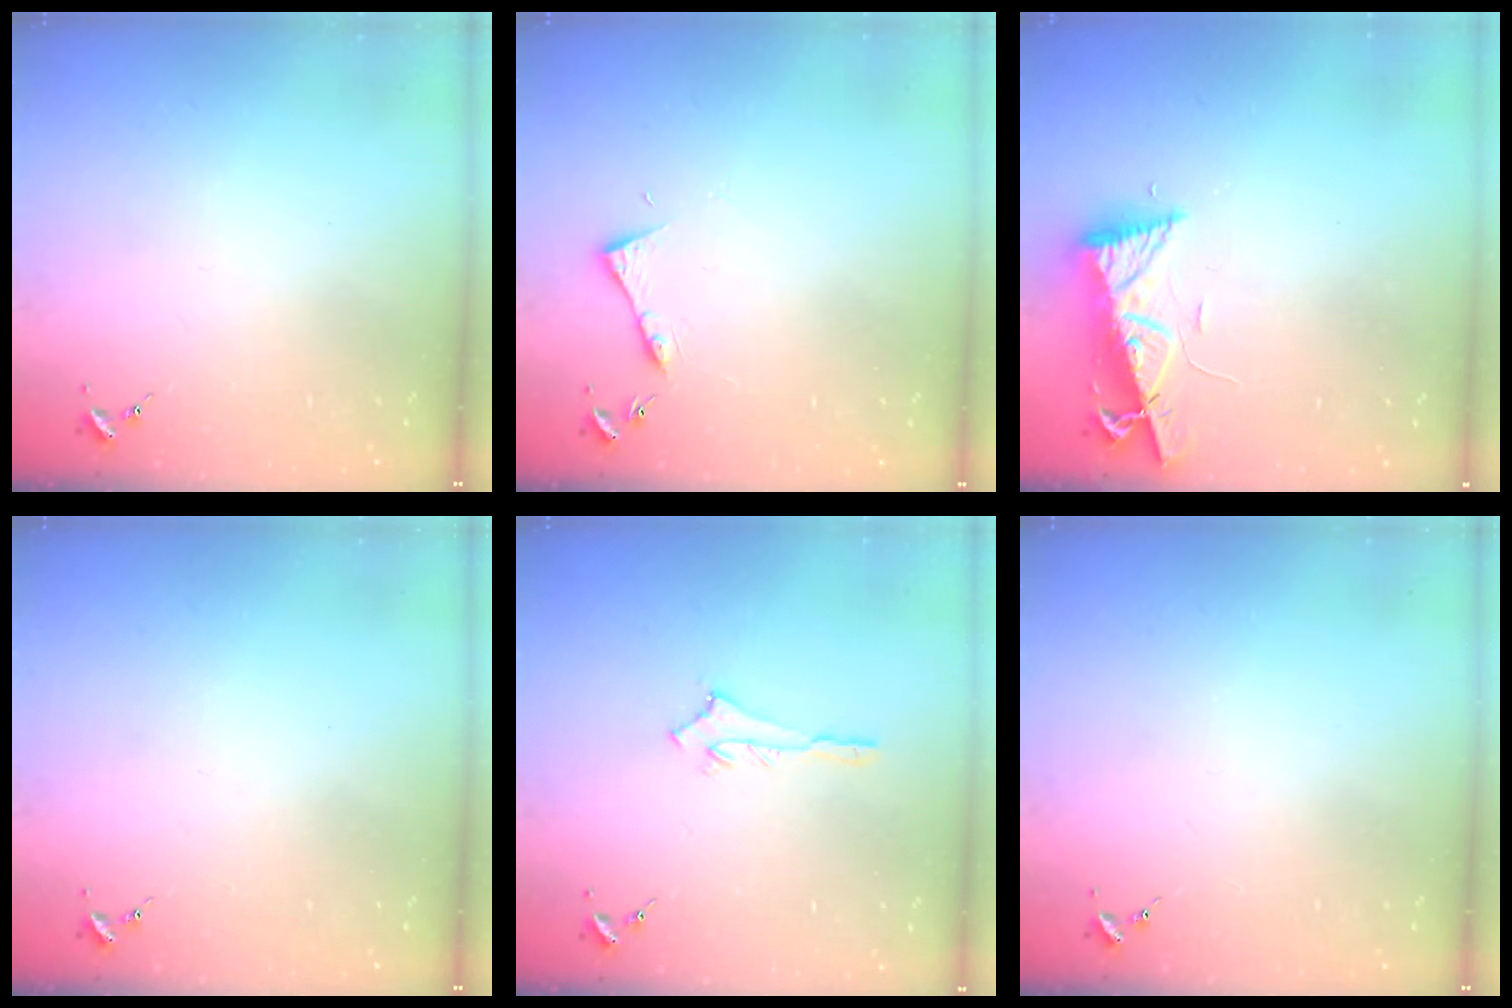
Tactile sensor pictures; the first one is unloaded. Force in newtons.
{"total": 6.1, "press": 6.0, "slide": 0.8}
{"total": 8.5, "press": 8.4, "slide": 0.9}
{"total": 0.0}
{"total": 3.0, "press": 3.0, "slide": 0.2}
{"total": 0.0}